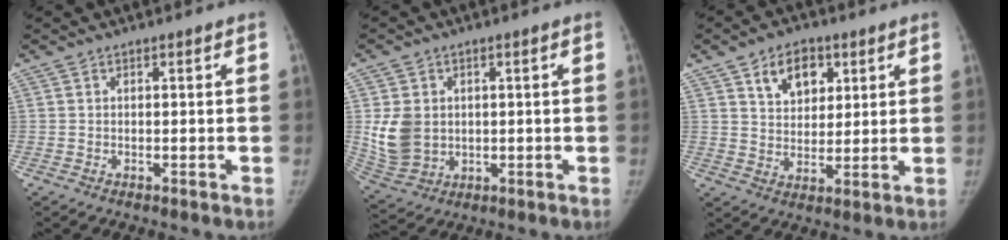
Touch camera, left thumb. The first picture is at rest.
{"total": 8.9, "force": [0.8, 7.3, 5.0], "torque": [-0.081, -0.006, 0.032]}
{"total": 8.9, "force": [4.3, 6.0, 5.0], "torque": [-0.044, -0.020, 0.072]}